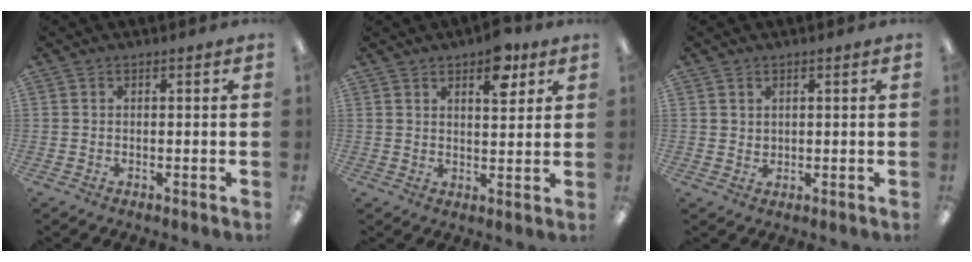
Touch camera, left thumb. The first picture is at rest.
{"total": 8.2, "force": [5.0, 3.7, 5.3], "torque": [-0.050, -0.027, 0.078]}
{"total": 1.5, "force": [1.0, 1.0, 0.0], "torque": [-0.001, 0.000, 0.019]}